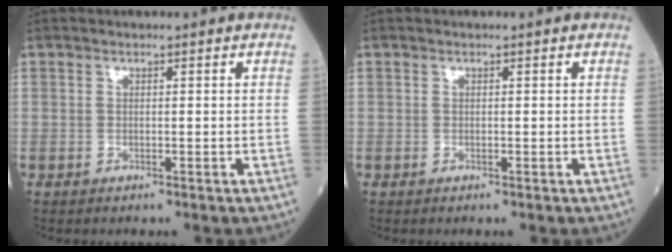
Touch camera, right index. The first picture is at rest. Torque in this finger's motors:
{"motor_torque": [0.00, 0.00, -0.04, 0.01]}